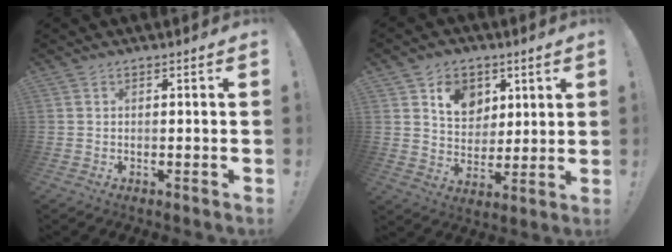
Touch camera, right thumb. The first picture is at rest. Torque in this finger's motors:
{"motor_torque": [1.12, 1.39, 0.54, 0.28, 0.01]}